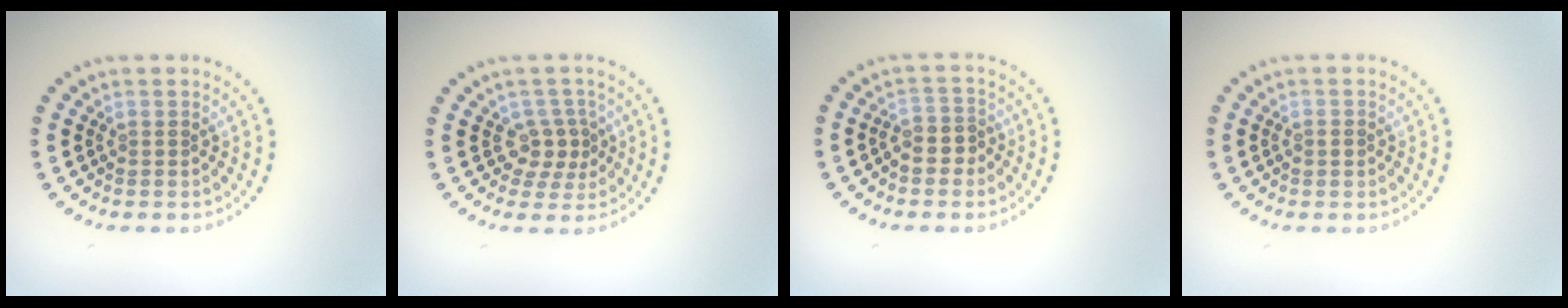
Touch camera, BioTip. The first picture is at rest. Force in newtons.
{"total": 2.3, "press": 1.9, "slide": 1.3}
{"total": 2.4, "press": 2.2, "slide": 1.1}
{"total": 1.0, "press": 1.0, "slide": 0.2}